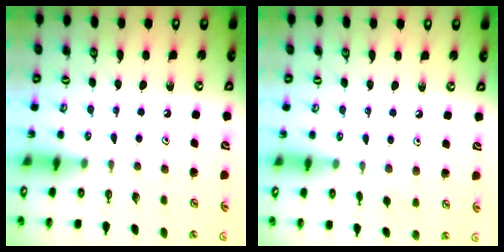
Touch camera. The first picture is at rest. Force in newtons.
{"total": 1.2, "press": 1.1, "slide": 0.4}